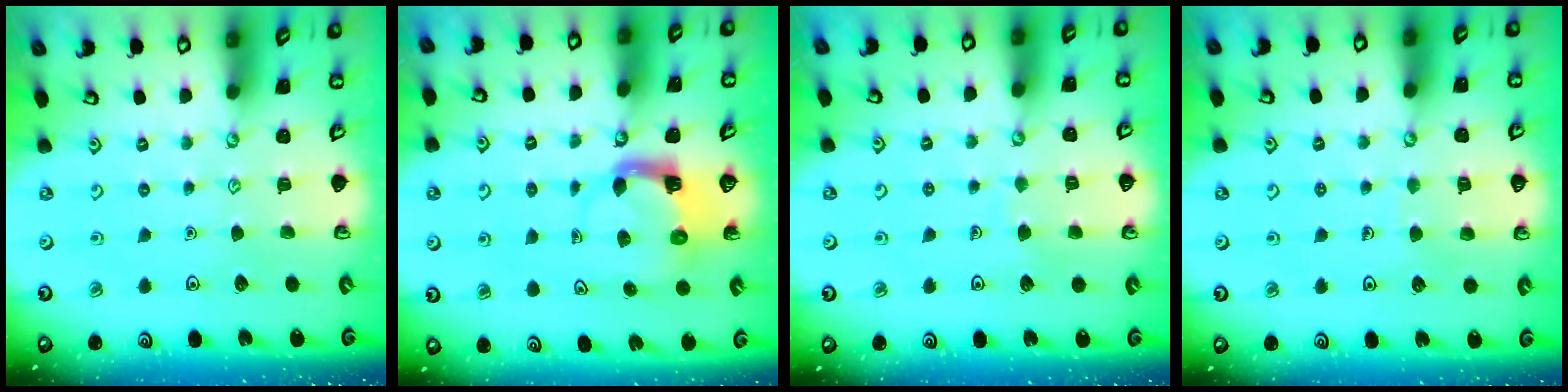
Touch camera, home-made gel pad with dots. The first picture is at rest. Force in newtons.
{"total": 3.8, "press": 3.7, "slide": 0.7}
{"total": 3.9, "press": 3.9, "slide": 0.2}
{"total": 4.6, "press": 4.6, "slide": 0.4}